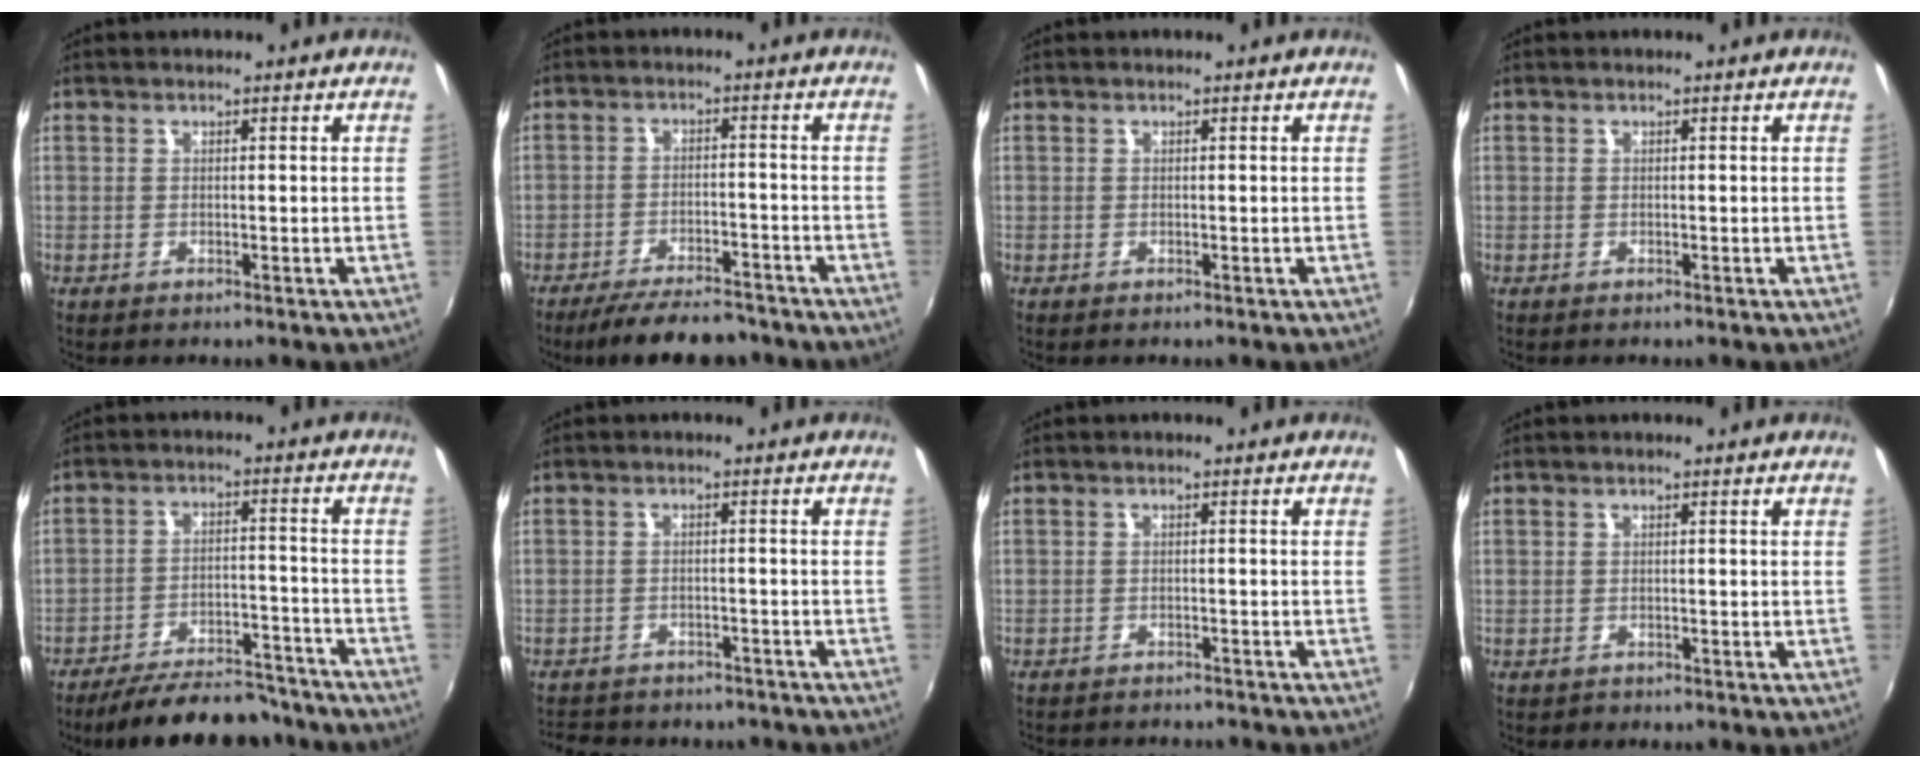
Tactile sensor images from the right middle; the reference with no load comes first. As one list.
[{"total": 11.3, "force": [-9.6, 3.4, 4.9], "torque": [-0.109, -0.006, -0.143]}, {"total": 0.0}, {"total": 0.0}, {"total": 17.2, "force": [-15.1, 4.8, 6.6], "torque": [-0.123, 0.007, -0.205]}, {"total": 11.5, "force": [-9.8, 4.5, 4.1], "torque": [-0.099, -0.010, -0.136]}, {"total": 6.8, "force": [-6.3, 1.5, 2.1], "torque": [-0.055, -0.016, -0.091]}, {"total": 0.6, "force": [-0.5, 0.4, 0.0], "torque": [-0.001, -0.002, -0.007]}]